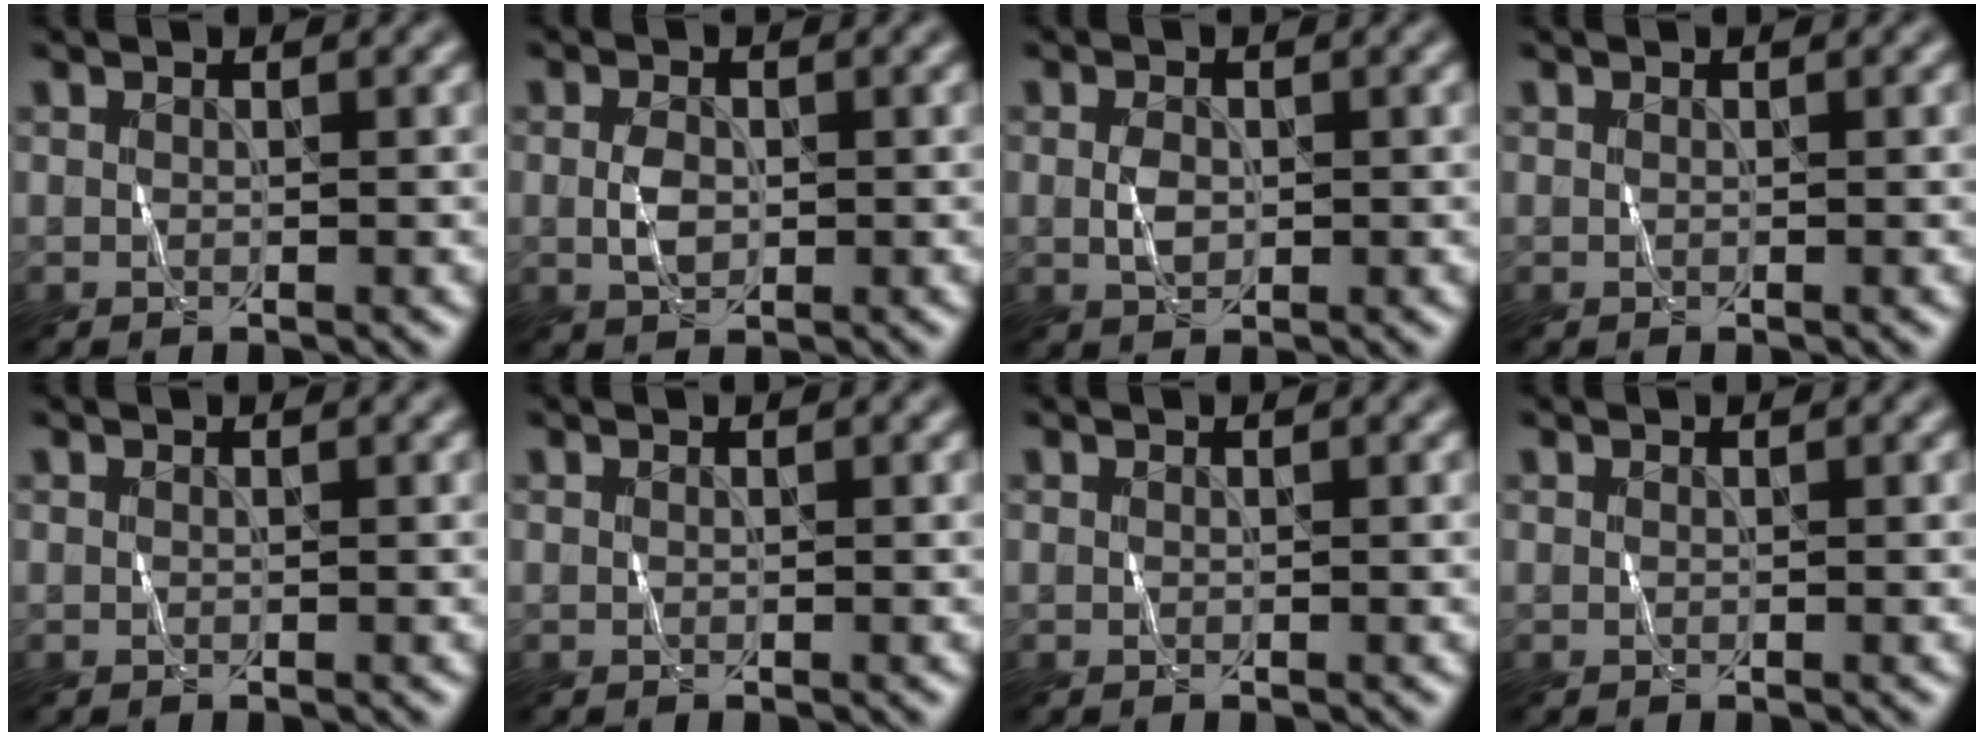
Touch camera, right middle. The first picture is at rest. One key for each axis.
{"total": 1.6, "fx": -0.1, "fy": 1.2, "fz": 1.1, "tx": -0.028, "ty": 0.003, "tz": -0.002}
{"total": 1.3, "fx": -0.1, "fy": 1.0, "fz": 0.9, "tx": -0.022, "ty": 0.003, "tz": -0.002}
{"total": 0.0}
{"total": 0.0}
{"total": 0.0}
{"total": 0.0}
{"total": 0.0}